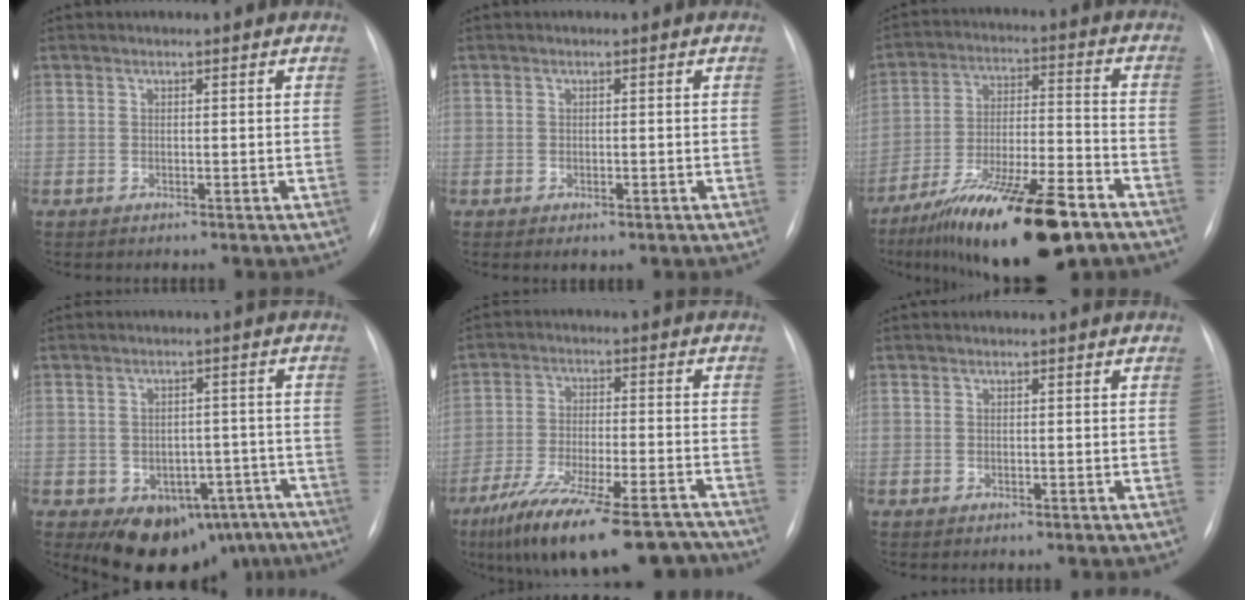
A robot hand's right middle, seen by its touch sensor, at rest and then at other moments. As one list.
[{"total": 1.2, "force": [-0.6, 0.6, 0.9], "torque": [-0.010, -0.001, -0.003]}, {"total": 19.7, "force": [-13.5, 3.6, 13.9], "torque": [-0.211, -0.008, -0.225]}, {"total": 12.5, "force": [-7.9, 7.8, 5.8], "torque": [-0.050, 0.022, -0.099]}, {"total": 19.5, "force": [-15.7, 3.9, 11.0], "torque": [-0.158, -0.008, -0.245]}, {"total": 0.0}]